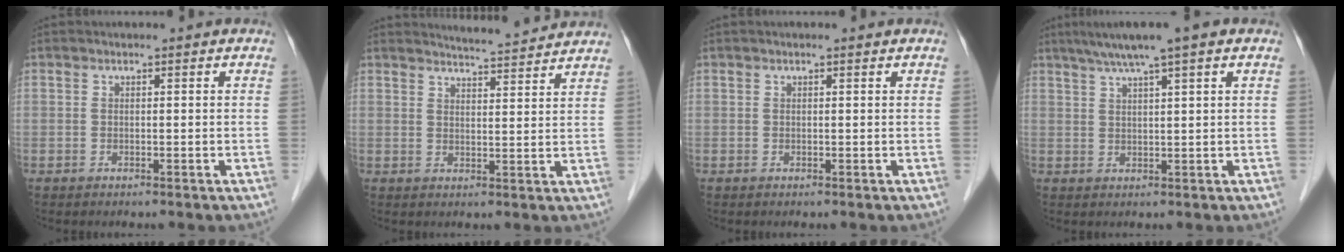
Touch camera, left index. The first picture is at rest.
{"total": 6.9, "force": [6.7, -0.4, 1.2], "torque": [-0.033, 0.003, 0.088]}
{"total": 0.7, "force": [0.6, 0.1, 0.4], "torque": [-0.010, 0.007, 0.009]}
{"total": 7.5, "force": [5.2, 0.0, 5.5], "torque": [-0.086, 0.032, 0.081]}